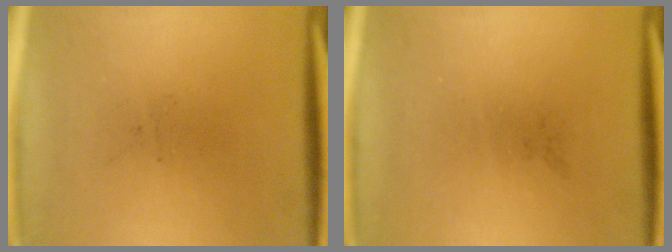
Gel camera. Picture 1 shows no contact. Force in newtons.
{"total": 0.0}